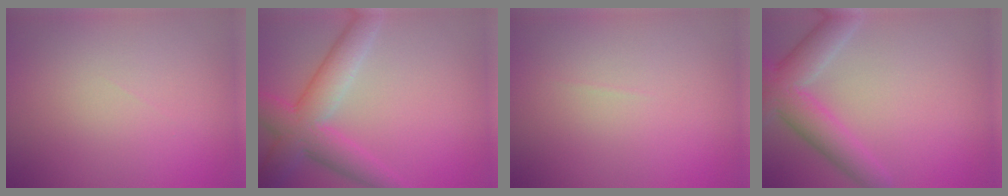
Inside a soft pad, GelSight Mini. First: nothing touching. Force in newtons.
{"total": 6.2, "press": 6.2, "slide": 0.2}
{"total": 0.0}
{"total": 5.6, "press": 5.6, "slide": 0.3}